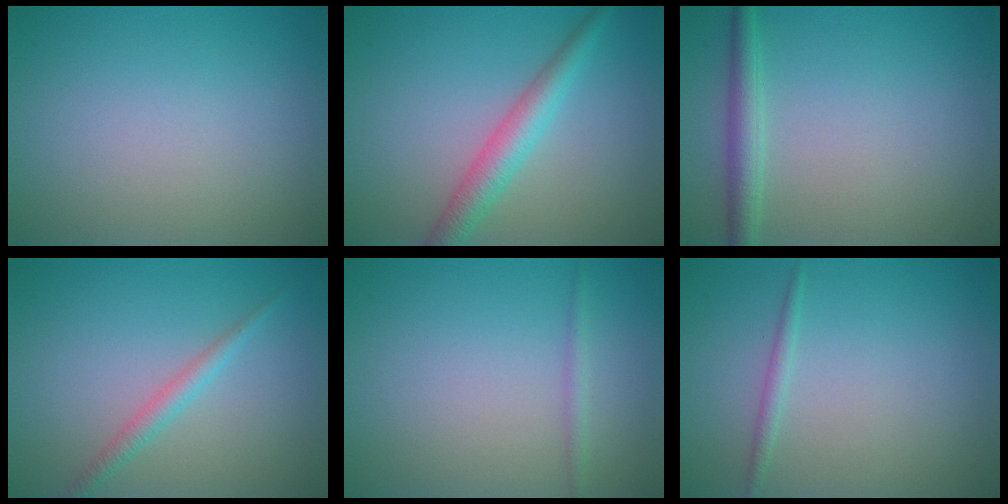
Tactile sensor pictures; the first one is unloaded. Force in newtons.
{"total": 3.4, "press": 3.4, "slide": 0.1}
{"total": 2.4, "press": 2.4, "slide": 0.1}
{"total": 1.7, "press": 1.7, "slide": 0.0}
{"total": 0.9, "press": 0.9, "slide": 0.1}
{"total": 0.9, "press": 0.9, "slide": 0.0}